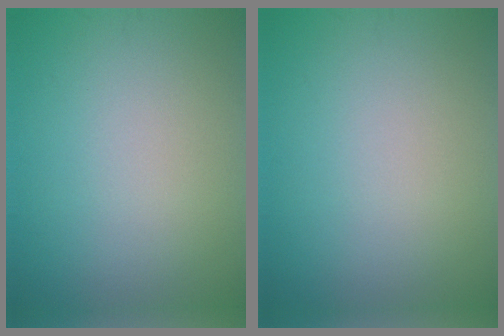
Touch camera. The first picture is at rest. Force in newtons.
{"total": 0.0}